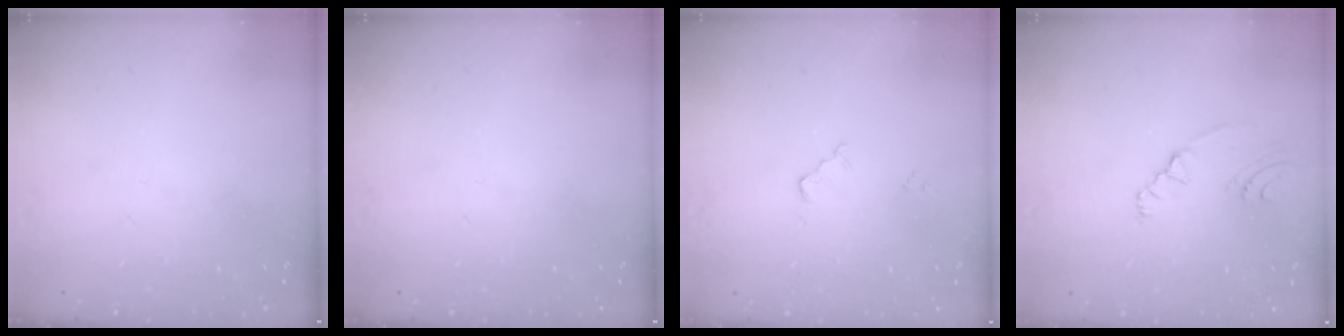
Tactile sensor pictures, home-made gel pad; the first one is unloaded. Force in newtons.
{"total": 0.0}
{"total": 3.2, "press": 3.2, "slide": 0.4}
{"total": 4.9, "press": 1.9, "slide": 4.6}